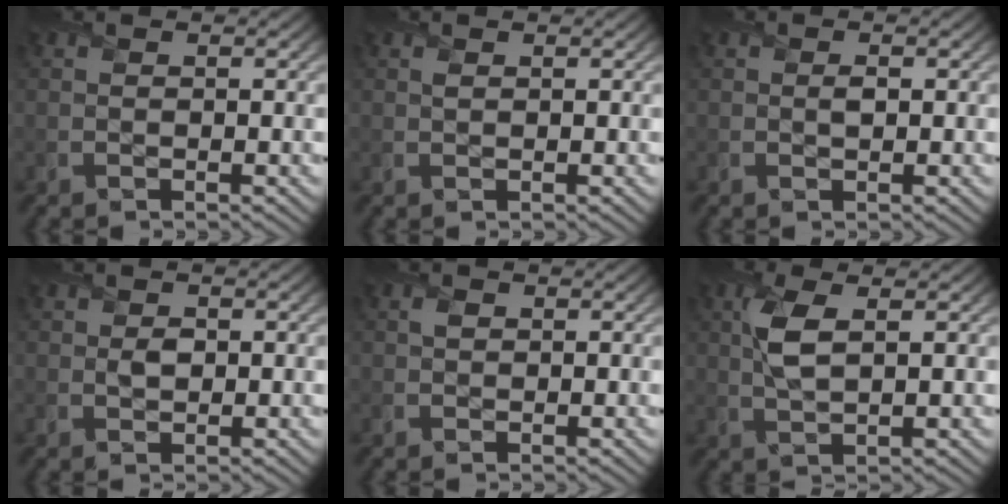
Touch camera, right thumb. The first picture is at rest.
{"total": 0.6, "force": [0.4, 0.3, 0.4], "torque": [-0.011, -0.002, 0.008]}
{"total": 0.7, "force": [0.1, 0.4, 0.6], "torque": [-0.007, -0.004, 0.001]}
{"total": 1.3, "force": [0.2, 1.1, 0.7], "torque": [-0.012, -0.006, 0.005]}
{"total": 0.9, "force": [0.2, 0.8, 0.3], "torque": [-0.004, -0.003, 0.004]}
{"total": 4.6, "force": [1.2, 1.8, 4.1], "torque": [-0.100, 0.002, 0.025]}